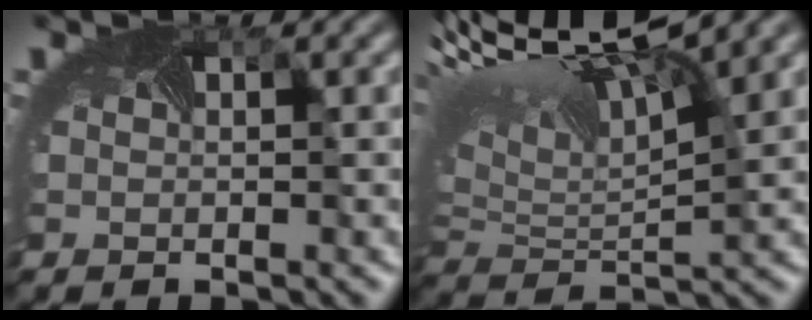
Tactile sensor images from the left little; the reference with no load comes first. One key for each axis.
{"total": 10.6, "fx": 5.0, "fy": 4.2, "fz": 8.4, "tx": -0.183, "ty": 0.007, "tz": 0.096}